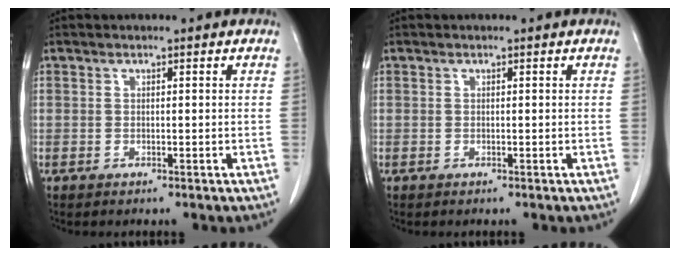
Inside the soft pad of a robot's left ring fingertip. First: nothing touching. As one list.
[{"total": 0.0}]